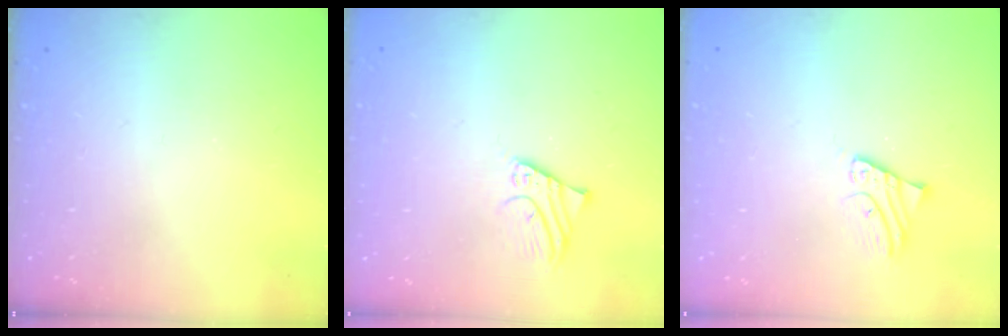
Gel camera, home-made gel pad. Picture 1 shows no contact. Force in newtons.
{"total": 2.2, "press": 2.2, "slide": 0.1}
{"total": 2.4, "press": 2.4, "slide": 0.1}